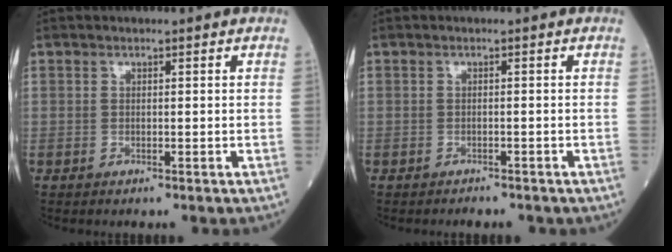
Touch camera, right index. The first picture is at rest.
{"total": 2.7, "force": [-2.4, 0.9, 0.9], "torque": [-0.013, -0.004, -0.025]}